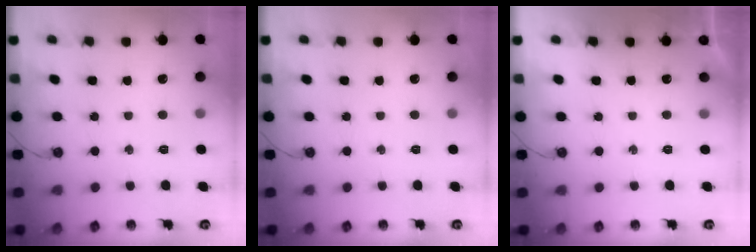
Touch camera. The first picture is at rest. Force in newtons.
{"total": 0.0}
{"total": 0.0}